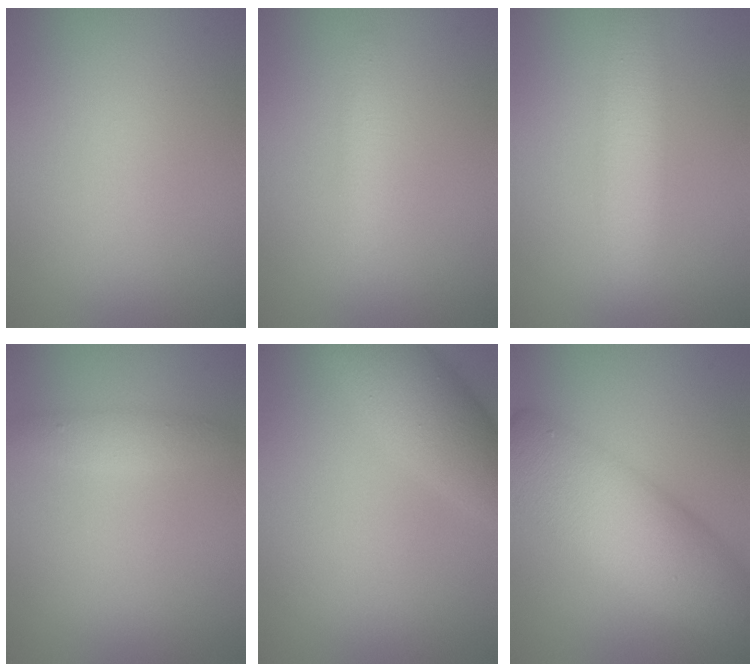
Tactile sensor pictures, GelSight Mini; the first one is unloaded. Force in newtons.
{"total": 1.5, "press": 1.5, "slide": 0.0}
{"total": 3.6, "press": 3.6, "slide": 0.1}
{"total": 1.6, "press": 1.6, "slide": 0.0}
{"total": 5.0, "press": 5.0, "slide": 0.2}
{"total": 9.5, "press": 9.5, "slide": 0.1}